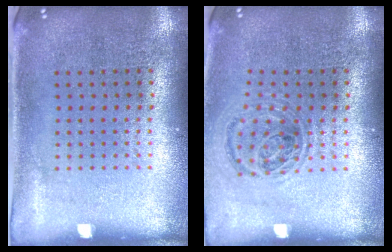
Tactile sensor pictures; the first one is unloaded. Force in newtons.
{"total": 0.9, "press": 0.9, "slide": 0.2}